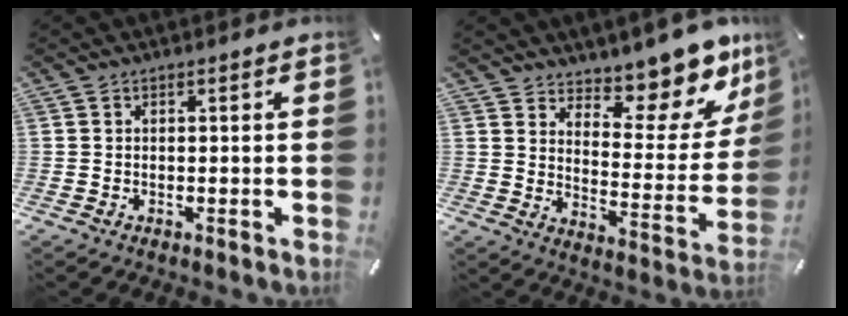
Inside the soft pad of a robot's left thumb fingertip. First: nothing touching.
{"total": 12.6, "force": [11.1, 4.3, 4.1], "torque": [-0.042, -0.116, 0.185]}